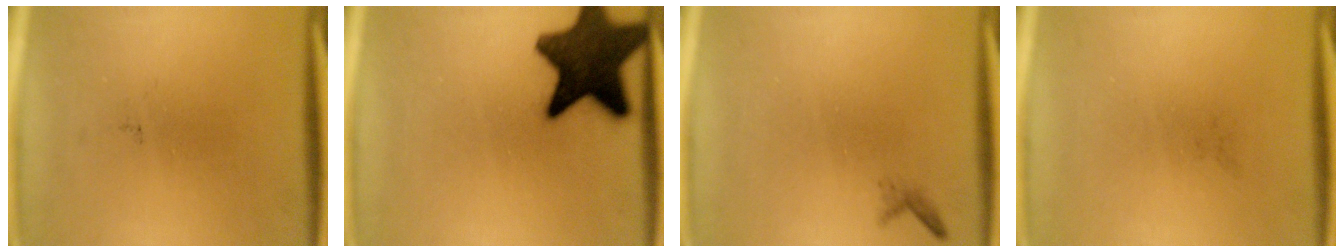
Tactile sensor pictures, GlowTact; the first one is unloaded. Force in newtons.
{"total": 16.3}
{"total": 0.6}
{"total": 0.0}